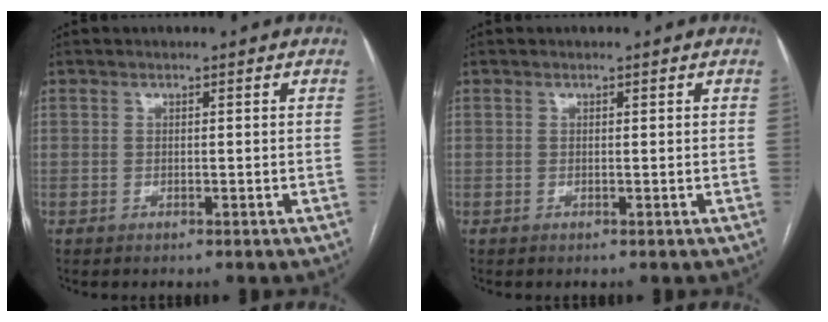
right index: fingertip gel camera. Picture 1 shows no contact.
{"total": 0.0}